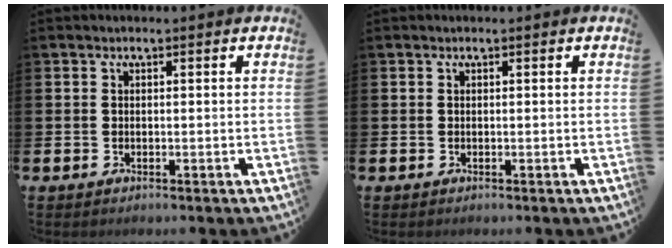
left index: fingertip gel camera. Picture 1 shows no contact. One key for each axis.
{"total": 0.0}